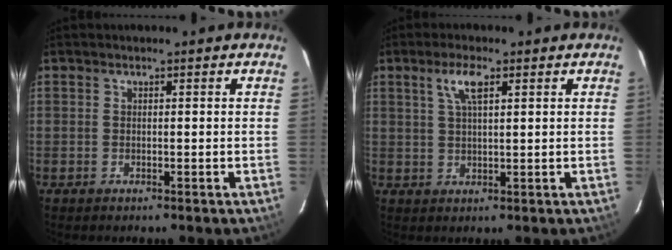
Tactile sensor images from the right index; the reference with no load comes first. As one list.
[{"total": 4.3, "force": [2.1, 1.1, 3.6], "torque": [-0.070, 0.006, 0.040]}]